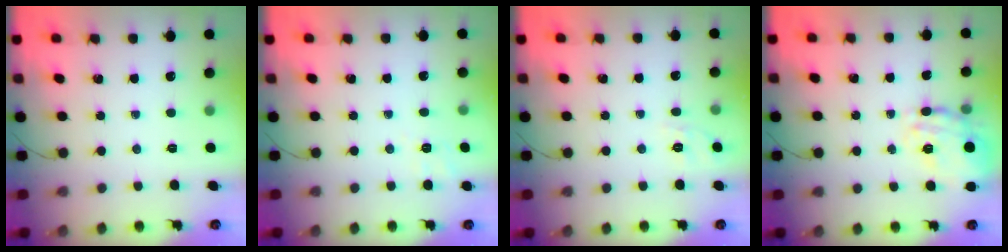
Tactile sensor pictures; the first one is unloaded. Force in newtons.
{"total": 2.4, "press": 1.4, "slide": 2.0}
{"total": 1.6, "press": 0.0, "slide": 1.6}
{"total": 18.1, "press": 18.1, "slide": 0.6}